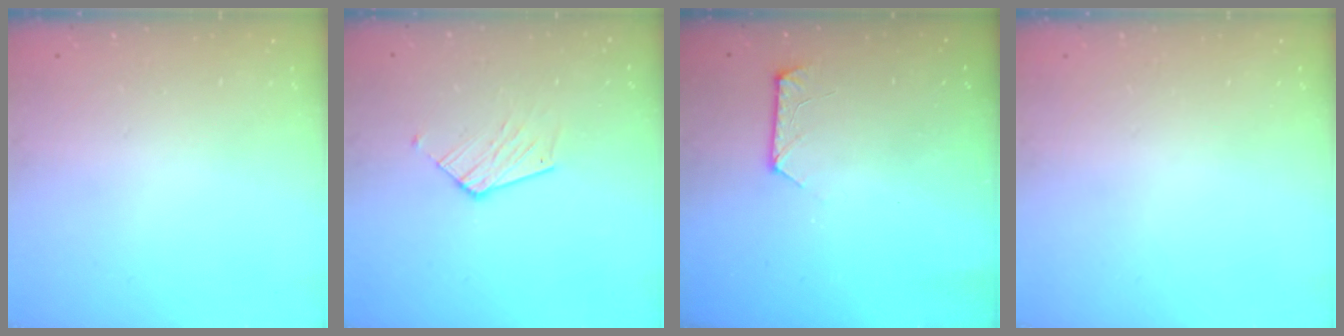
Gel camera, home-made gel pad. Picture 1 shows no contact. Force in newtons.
{"total": 7.7, "press": 7.6, "slide": 0.5}
{"total": 8.0, "press": 8.0, "slide": 0.8}
{"total": 0.0}